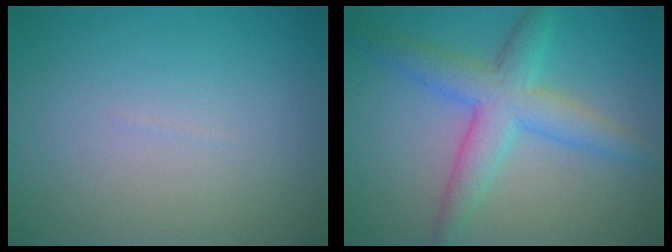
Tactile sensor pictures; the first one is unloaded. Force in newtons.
{"total": 5.3, "press": 5.3, "slide": 0.1}